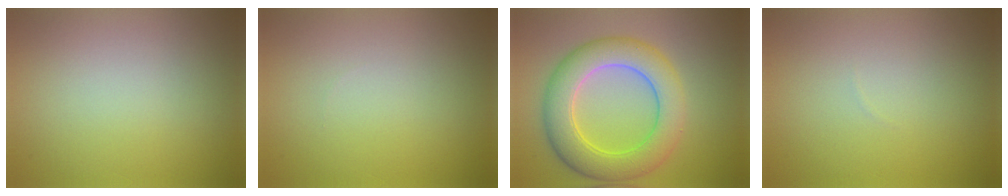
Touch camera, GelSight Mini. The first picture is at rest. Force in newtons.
{"total": 0.0}
{"total": 7.3, "press": 7.3, "slide": 0.4}
{"total": 0.0}